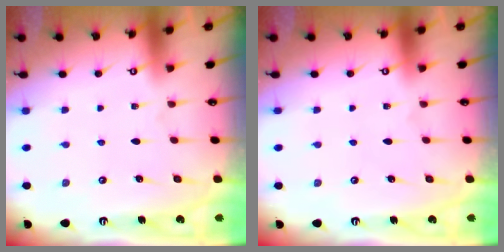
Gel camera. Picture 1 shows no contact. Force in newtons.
{"total": 0.0}